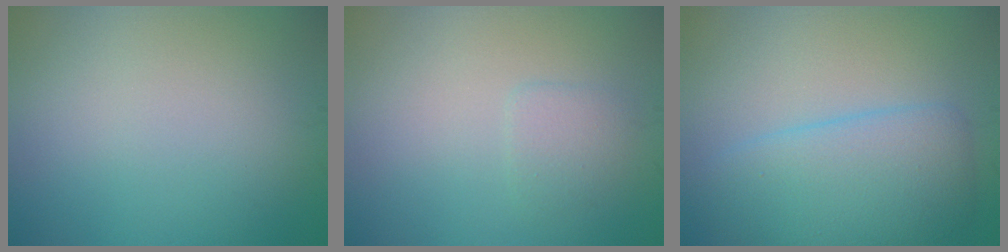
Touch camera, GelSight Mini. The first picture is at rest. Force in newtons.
{"total": 1.4, "press": 1.3, "slide": 0.3}
{"total": 5.4, "press": 5.4, "slide": 0.3}